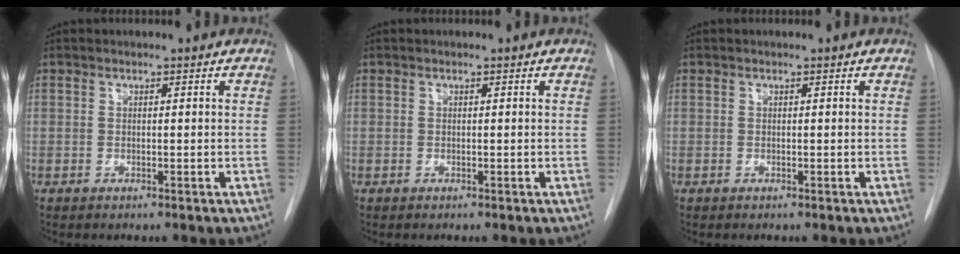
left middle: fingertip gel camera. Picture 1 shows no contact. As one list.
[{"total": 0.0}, {"total": 0.0}]